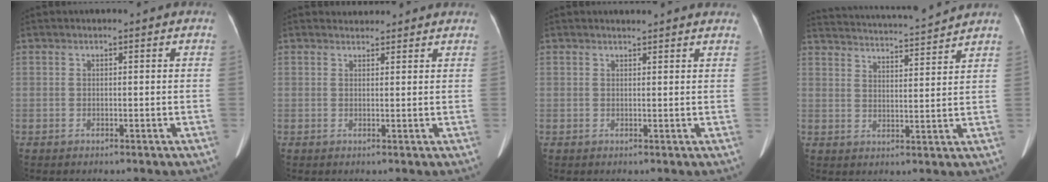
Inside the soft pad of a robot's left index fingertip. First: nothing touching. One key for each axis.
{"total": 2.7, "fx": 2.6, "fy": 0.7, "fz": -0.1, "tx": -0.003, "ty": 0.018, "tz": 0.032}
{"total": 5.0, "fx": 4.9, "fy": 0.6, "fz": 1.2, "tx": -0.013, "ty": 0.013, "tz": 0.043}
{"total": 14.5, "fx": 13.9, "fy": -0.4, "fz": 4.1, "tx": -0.084, "ty": 0.000, "tz": 0.205}